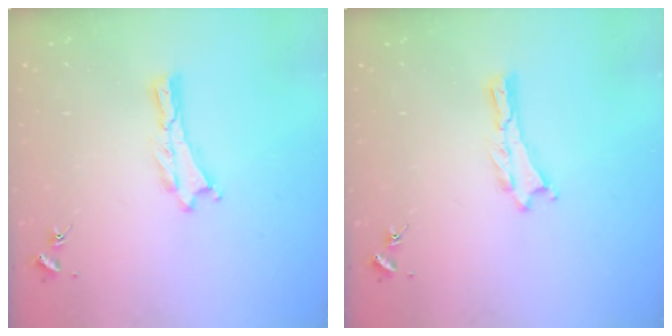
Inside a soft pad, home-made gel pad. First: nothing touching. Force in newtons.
{"total": 0.0}